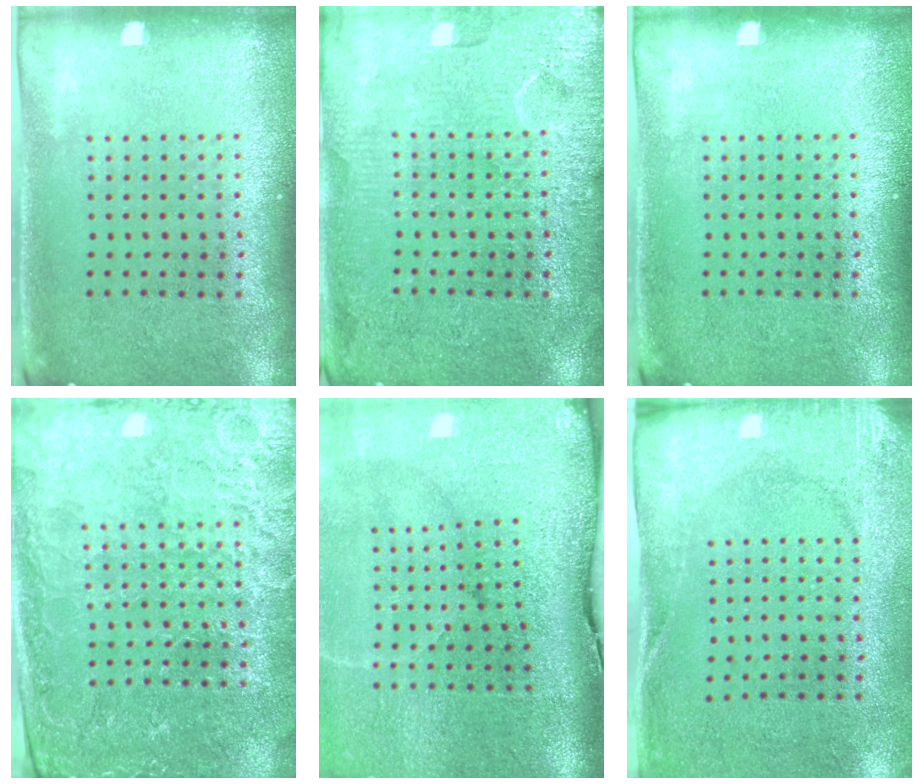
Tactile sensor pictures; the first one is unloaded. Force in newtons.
{"total": 5.5, "press": 5.4, "slide": 0.7}
{"total": 0.0}
{"total": 3.7, "press": 3.6, "slide": 1.0}
{"total": 5.0, "press": 3.9, "slide": 3.1}
{"total": 2.7, "press": 2.1, "slide": 1.7}